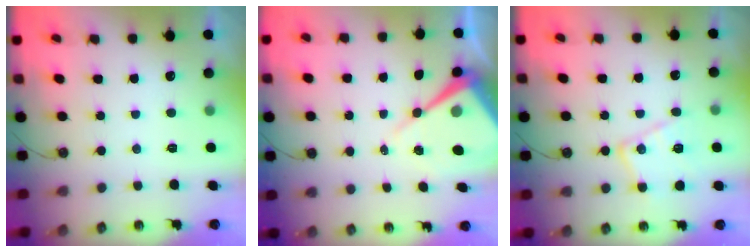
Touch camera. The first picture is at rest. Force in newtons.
{"total": 11.6, "press": 11.5, "slide": 0.8}
{"total": 13.6, "press": 13.5, "slide": 1.4}